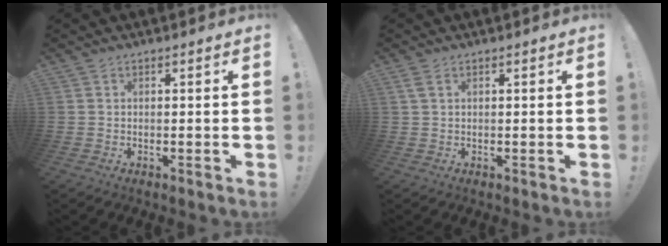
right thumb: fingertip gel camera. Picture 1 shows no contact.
{"total": 2.0, "force": [0.8, 0.9, 1.6], "torque": [-0.040, 0.006, 0.017]}